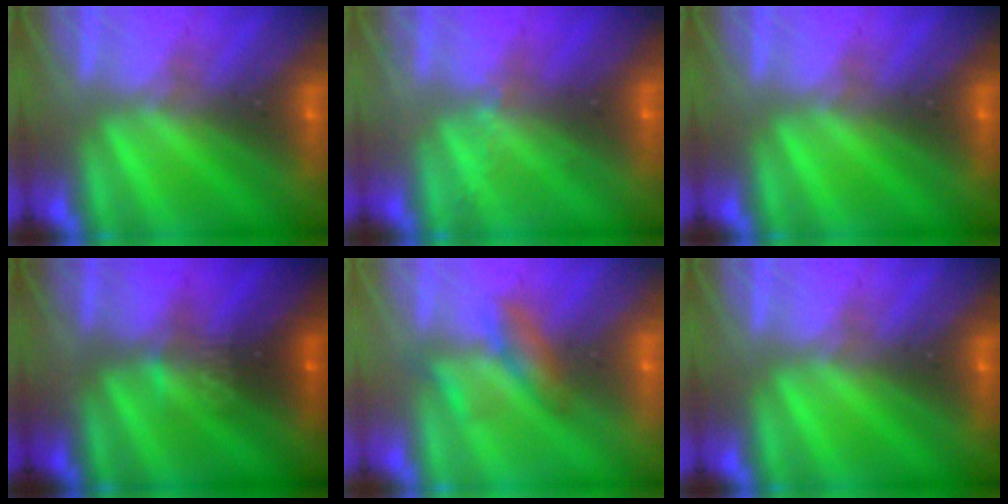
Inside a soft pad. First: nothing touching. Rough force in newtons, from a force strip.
{"total": 2.1}
{"total": 0.0}
{"total": 3.4}
{"total": 2.2}
{"total": 0.0}